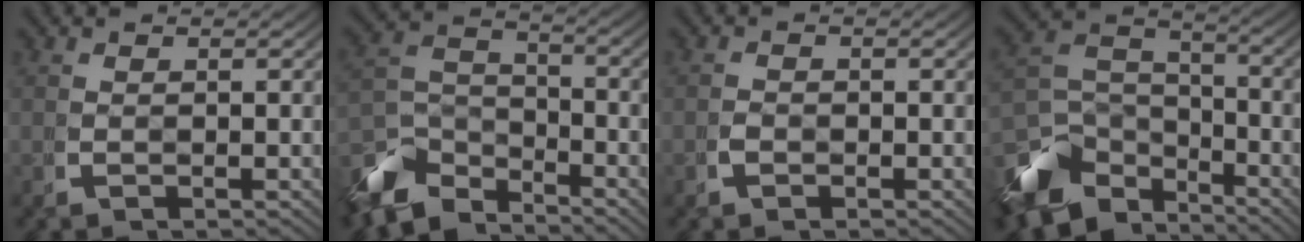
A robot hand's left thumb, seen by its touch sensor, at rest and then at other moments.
{"total": 7.9, "force": [-4.5, 4.8, 4.4], "torque": [-0.073, -0.027, -0.074]}
{"total": 0.6, "force": [-0.4, 0.4, 0.3], "torque": [-0.010, -0.005, -0.008]}
{"total": 11.6, "force": [-4.5, 7.9, 7.3], "torque": [-0.136, -0.037, -0.067]}